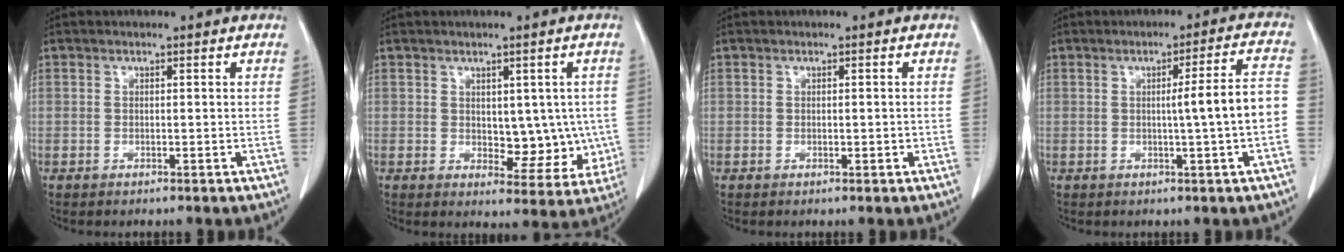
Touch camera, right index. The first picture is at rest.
{"total": 7.6, "force": [0.1, 4.3, 6.3], "torque": [-0.056, -0.001, 0.014]}
{"total": 1.0, "force": [-0.1, 0.4, 0.9], "torque": [-0.014, 0.000, 0.000]}
{"total": 7.1, "force": [-0.9, -0.9, 7.0], "torque": [-0.095, 0.013, -0.012]}